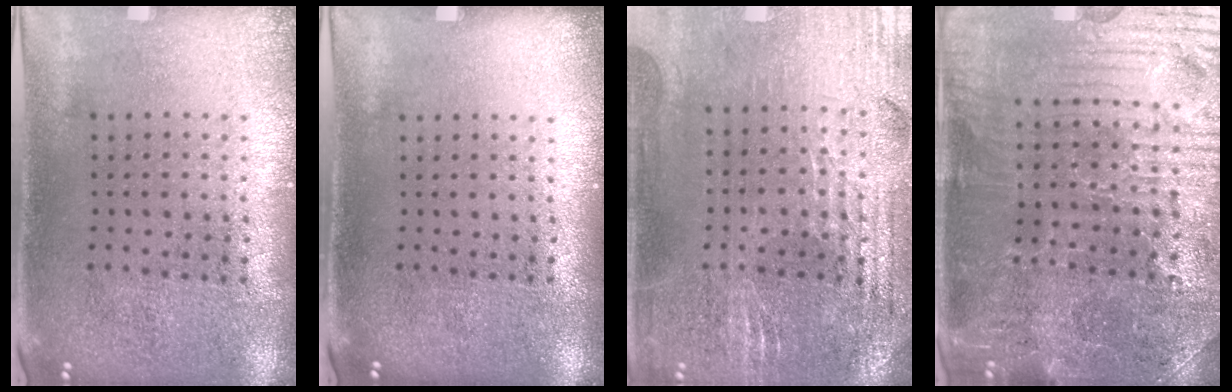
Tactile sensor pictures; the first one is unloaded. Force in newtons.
{"total": 0.0}
{"total": 2.9, "press": 2.9, "slide": 0.5}
{"total": 3.8, "press": 3.8, "slide": 0.5}